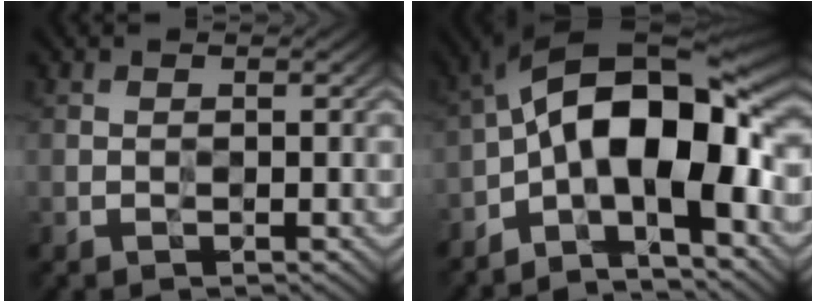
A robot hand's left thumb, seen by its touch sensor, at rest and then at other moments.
{"total": 16.6, "force": [-3.4, 6.4, 14.9], "torque": [-0.236, 0.019, -0.065]}